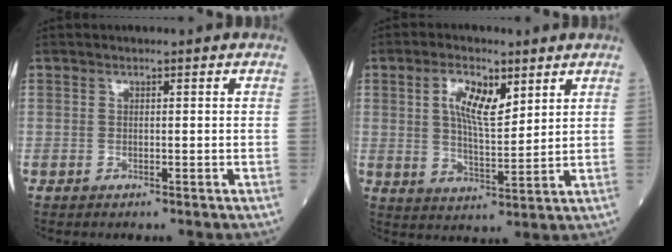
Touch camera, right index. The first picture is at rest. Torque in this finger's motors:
{"motor_torque": [0.71, 0.28, 0.47, 0.13]}